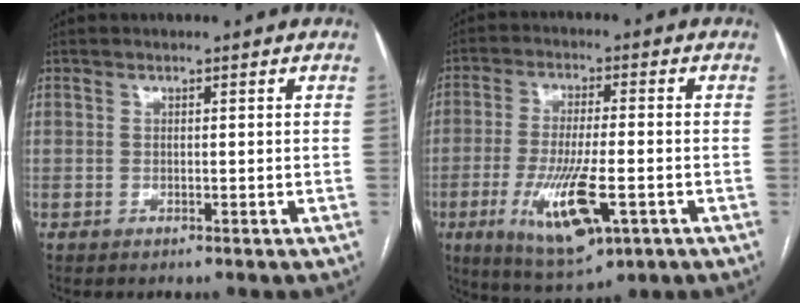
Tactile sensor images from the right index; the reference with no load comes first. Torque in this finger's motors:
{"motor_torque": [1.22, -0.92, 0.38, 0.10]}